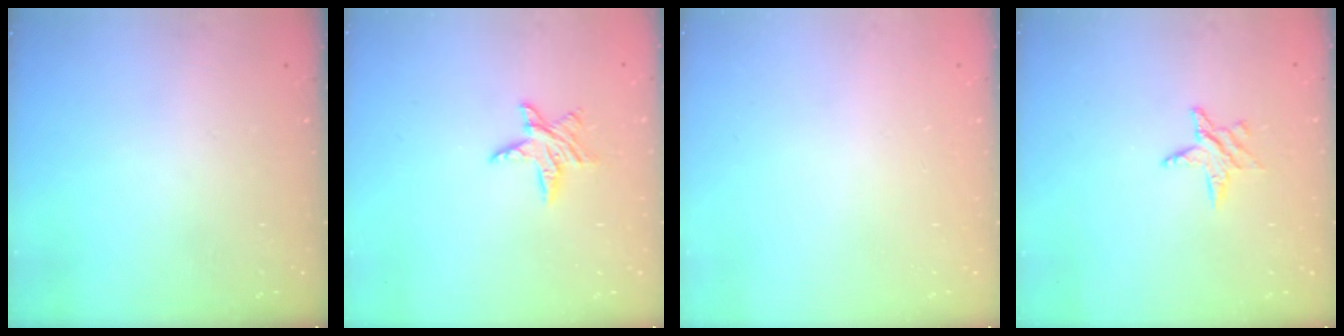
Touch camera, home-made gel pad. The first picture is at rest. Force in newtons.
{"total": 6.2, "press": 6.2, "slide": 0.3}
{"total": 0.0}
{"total": 5.3, "press": 5.3, "slide": 0.6}